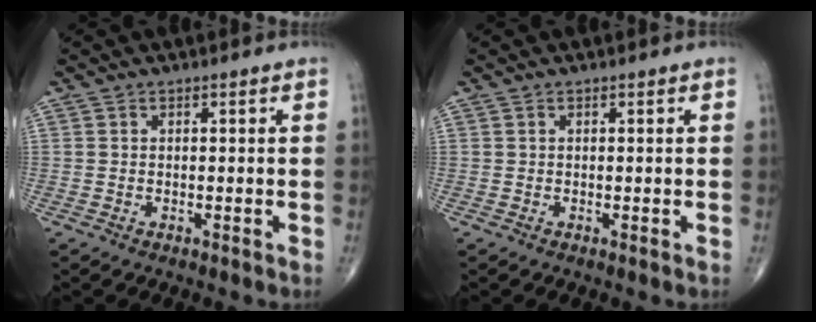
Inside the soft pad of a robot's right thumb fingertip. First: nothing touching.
{"total": 0.0}